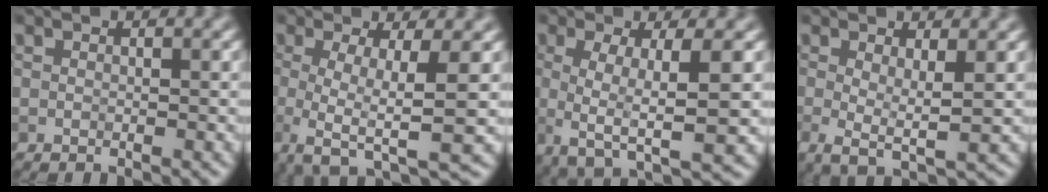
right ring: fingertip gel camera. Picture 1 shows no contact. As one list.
[{"total": 6.6, "force": [-1.0, 1.7, 6.3], "torque": [-0.094, -0.013, -0.025]}, {"total": 6.4, "force": [-0.4, 2.0, 6.1], "torque": [-0.092, -0.007, -0.012]}, {"total": 3.2, "force": [0.2, 1.0, 3.0], "torque": [-0.056, -0.011, 0.001]}]